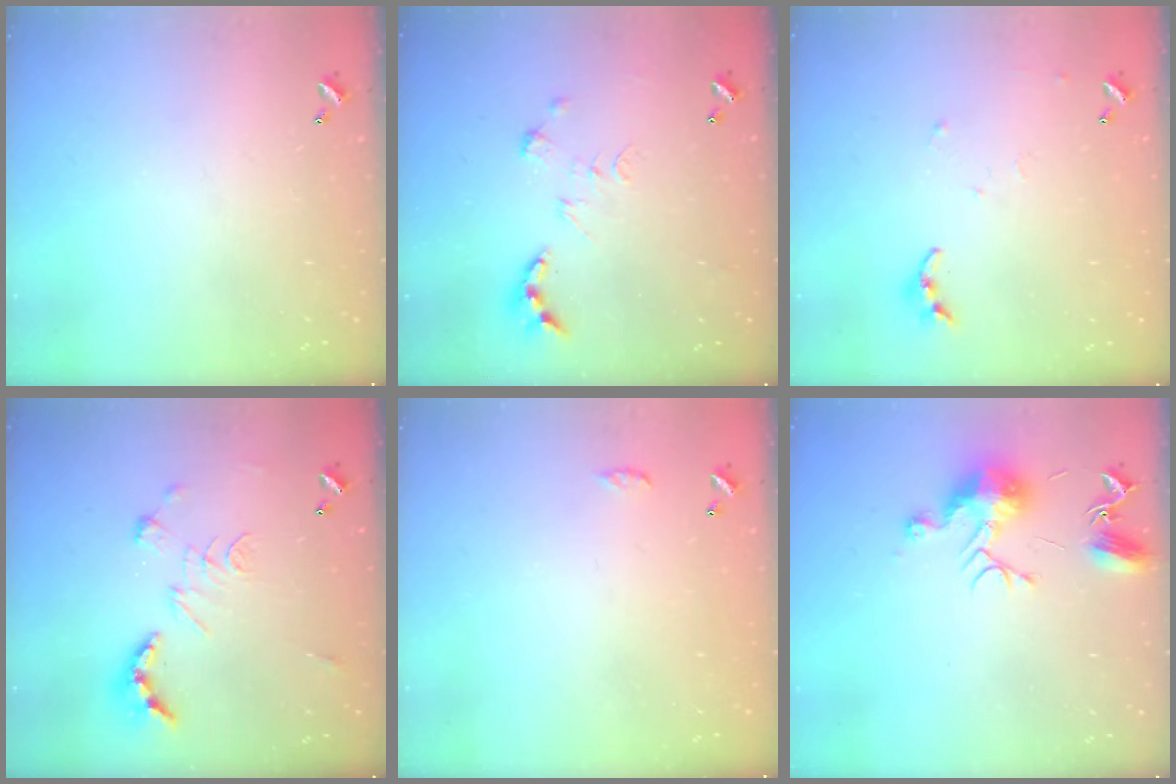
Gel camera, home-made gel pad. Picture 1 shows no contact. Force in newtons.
{"total": 0.0}
{"total": 4.1, "press": 4.1, "slide": 0.4}
{"total": 2.5, "press": 2.0, "slide": 1.5}
{"total": 3.0, "press": 3.0, "slide": 0.5}
{"total": 9.6, "press": 9.6, "slide": 0.4}